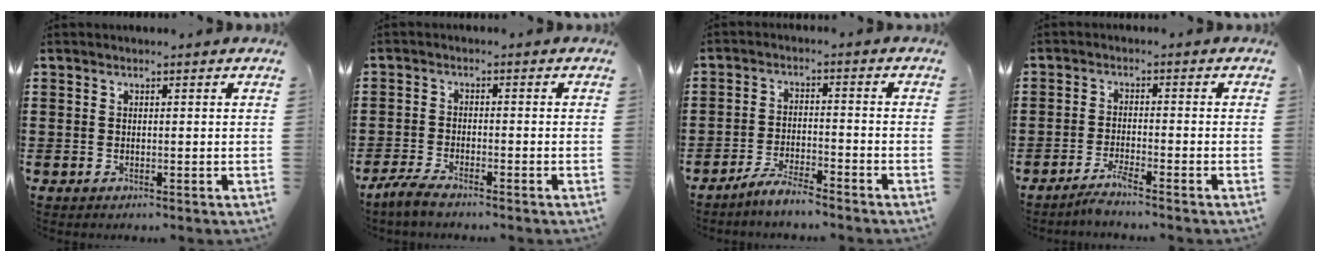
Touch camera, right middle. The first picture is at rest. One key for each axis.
{"total": 3.0, "fx": -2.7, "fy": 0.4, "fz": 1.3, "tx": -0.038, "ty": 0.001, "tz": -0.059}
{"total": 4.3, "fx": -4.0, "fy": 0.2, "fz": 1.5, "tx": -0.034, "ty": 0.002, "tz": -0.080}
{"total": 2.6, "fx": -2.3, "fy": -0.3, "fz": 1.1, "tx": -0.029, "ty": -0.003, "tz": -0.046}